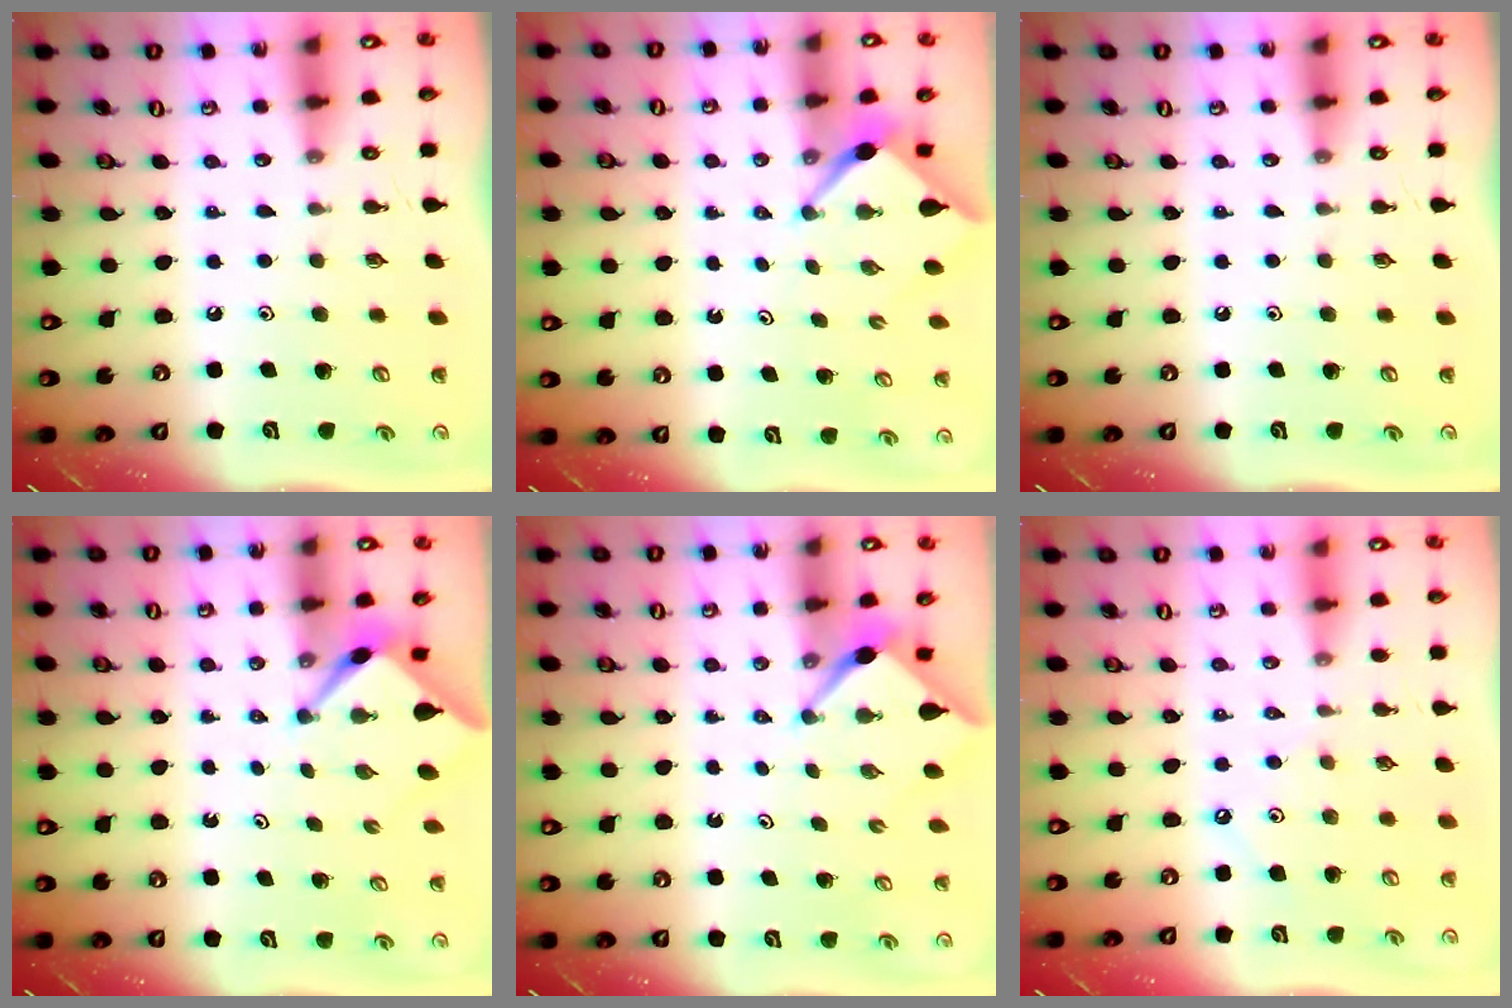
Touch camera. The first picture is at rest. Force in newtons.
{"total": 2.6, "press": 2.6, "slide": 0.1}
{"total": 0.0}
{"total": 2.7, "press": 2.7, "slide": 0.3}
{"total": 2.5, "press": 2.4, "slide": 0.3}
{"total": 2.8, "press": 2.7, "slide": 0.5}